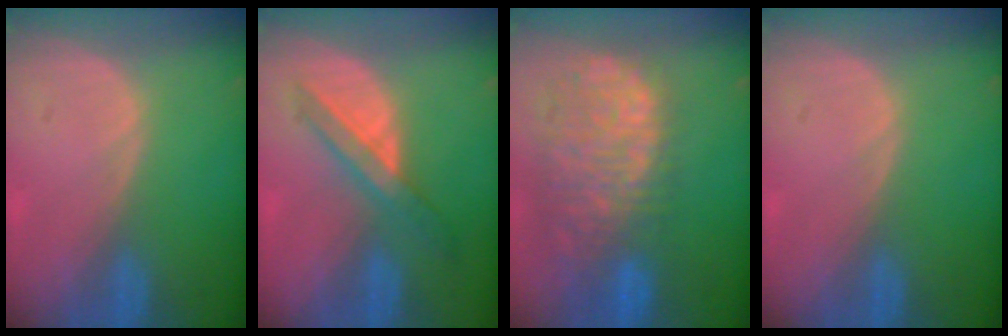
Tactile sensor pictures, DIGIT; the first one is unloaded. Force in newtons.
{"total": 5.8, "press": 5.5, "slide": 1.9}
{"total": 12.7, "press": 10.5, "slide": 7.1}
{"total": 0.0}